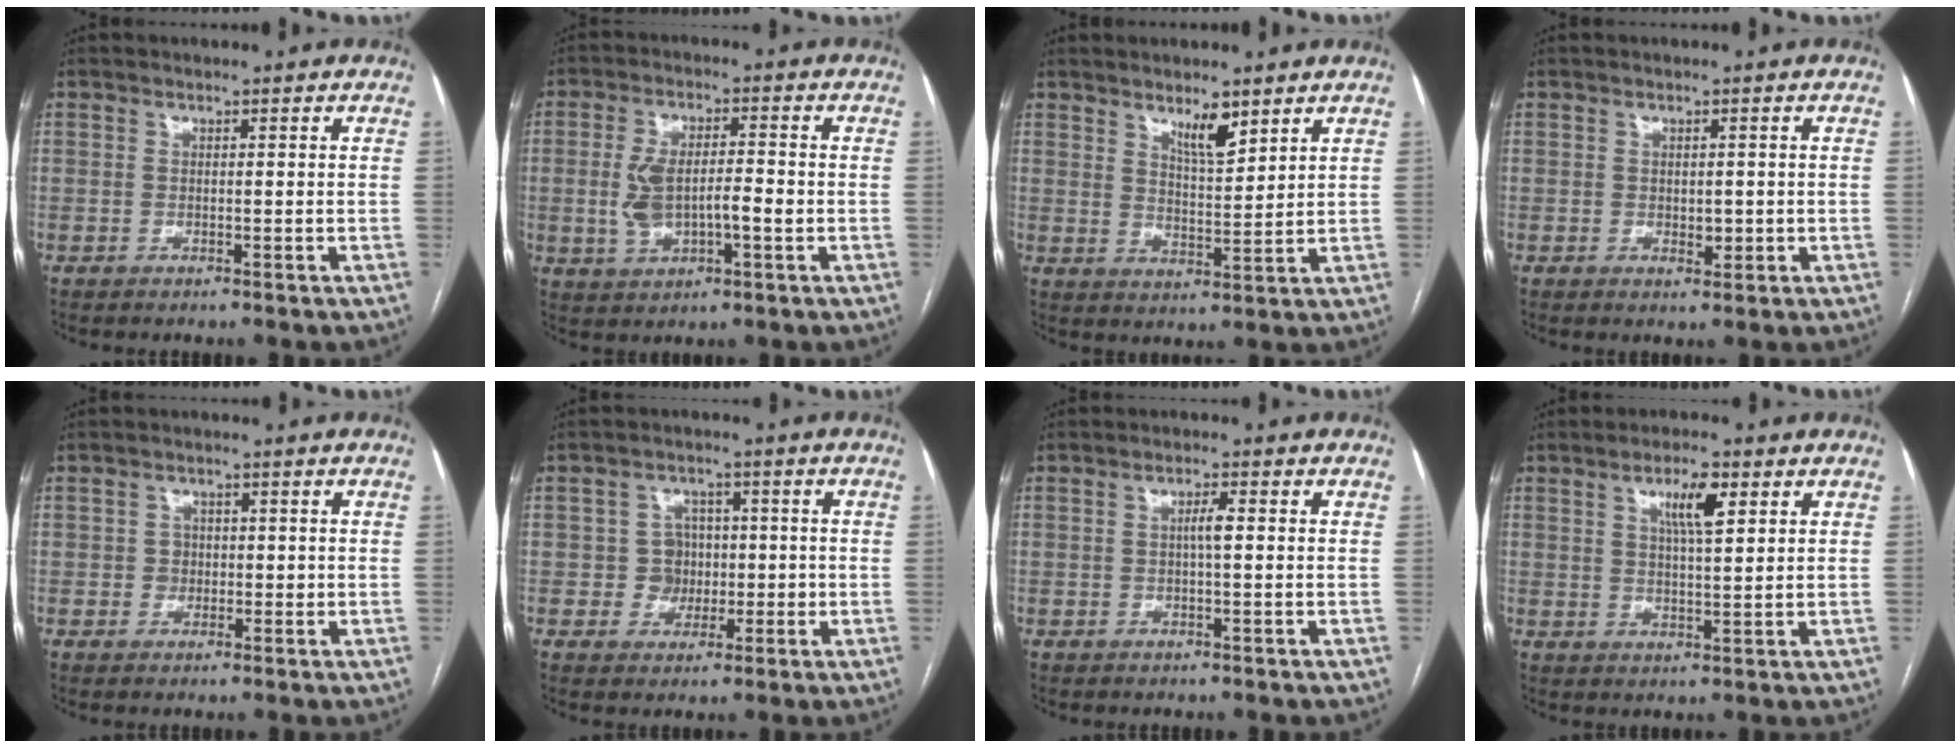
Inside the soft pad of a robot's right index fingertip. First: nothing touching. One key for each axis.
{"total": 7.9, "fx": -0.9, "fy": 3.3, "fz": 7.0, "tx": -0.146, "ty": 0.015, "tz": -0.008}
{"total": 5.1, "fx": 3.6, "fy": 1.2, "fz": 3.4, "tx": -0.062, "ty": -0.007, "tz": 0.065}
{"total": 1.9, "fx": -0.1, "fy": 1.2, "fz": 1.5, "tx": -0.020, "ty": -0.002, "tz": 0.004}
{"total": 2.0, "fx": 0.0, "fy": 1.9, "fz": 0.5, "tx": -0.003, "ty": 0.005, "tz": 0.001}
{"total": 4.4, "fx": -0.2, "fy": 4.4, "fz": 0.9, "tx": -0.003, "ty": 0.016, "tz": 0.002}
{"total": 2.1, "fx": 0.1, "fy": 0.1, "fz": 2.1, "tx": -0.037, "ty": 0.003, "tz": 0.001}
{"total": 5.5, "fx": 2.5, "fy": 1.1, "fz": 4.8, "tx": -0.085, "ty": 0.002, "tz": 0.043}